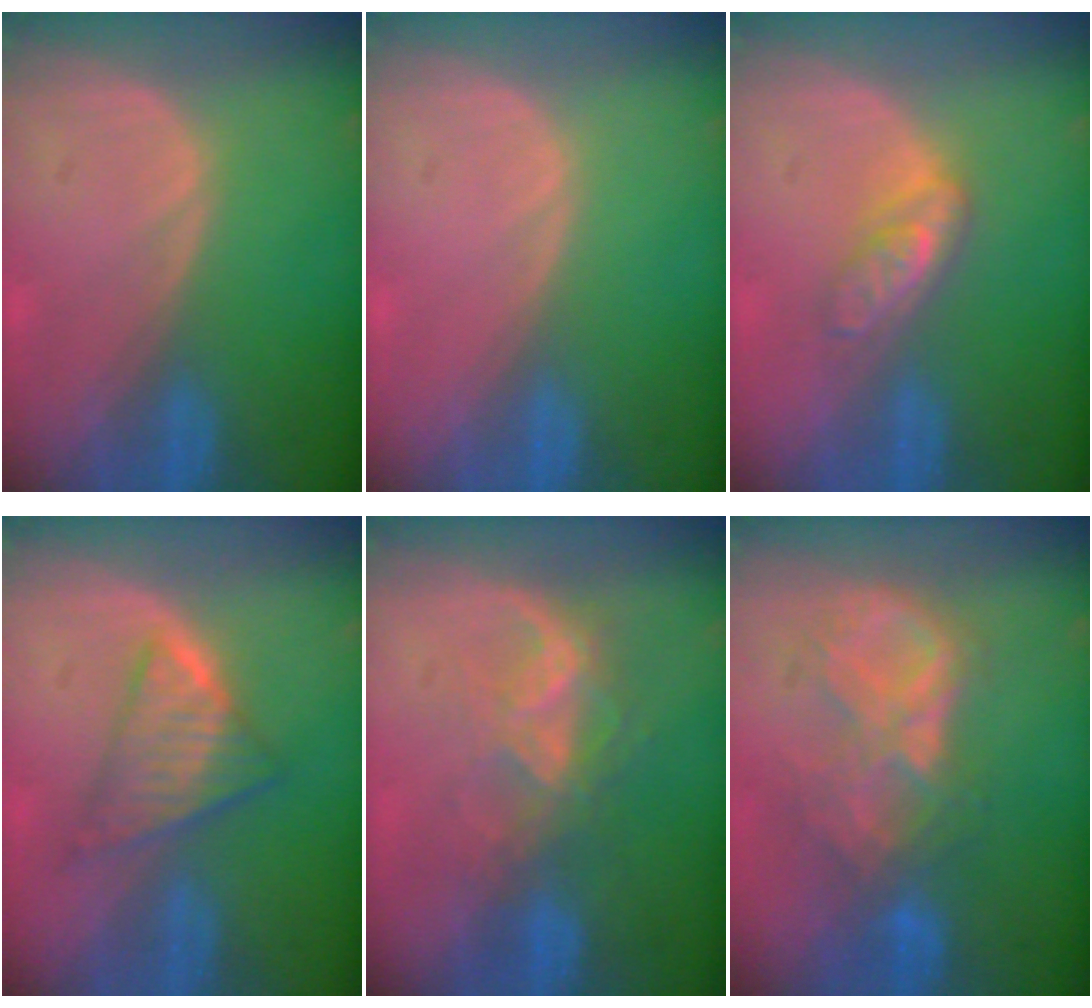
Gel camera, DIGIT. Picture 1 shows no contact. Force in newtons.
{"total": 0.0}
{"total": 4.6, "press": 4.1, "slide": 2.2}
{"total": 6.2, "press": 5.7, "slide": 2.3}
{"total": 6.7, "press": 6.0, "slide": 3.0}
{"total": 8.6, "press": 7.6, "slide": 4.1}